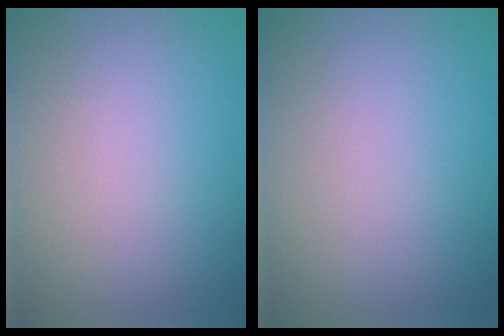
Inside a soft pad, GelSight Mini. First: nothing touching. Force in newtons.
{"total": 0.0}